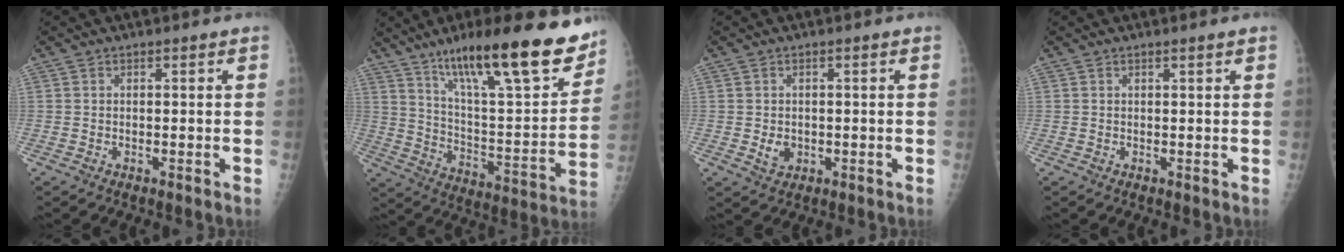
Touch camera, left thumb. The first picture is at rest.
{"total": 26.3, "force": [17.6, 5.8, 18.7], "torque": [-0.263, -0.062, 0.285]}
{"total": 2.6, "force": [-0.3, 2.1, 1.5], "torque": [-0.018, -0.001, 0.003]}
{"total": 0.8, "force": [0.6, -0.1, 0.6], "torque": [-0.013, -0.001, 0.012]}